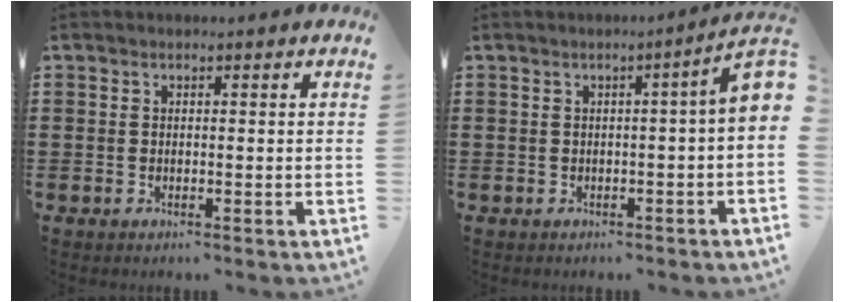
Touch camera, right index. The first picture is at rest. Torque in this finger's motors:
{"motor_torque": [1.35, -0.50, 0.25, 0.13]}